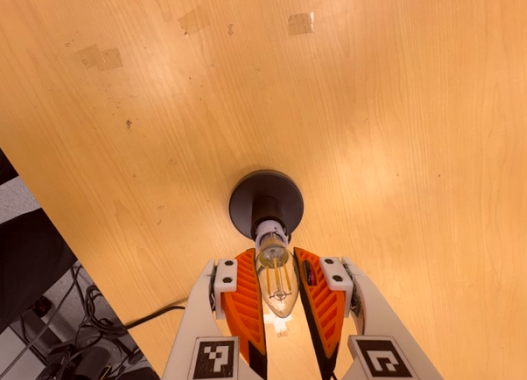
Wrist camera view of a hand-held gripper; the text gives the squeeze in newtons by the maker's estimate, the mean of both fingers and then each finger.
{"total": 11.5, "left": 10.9, "right": 12.1}